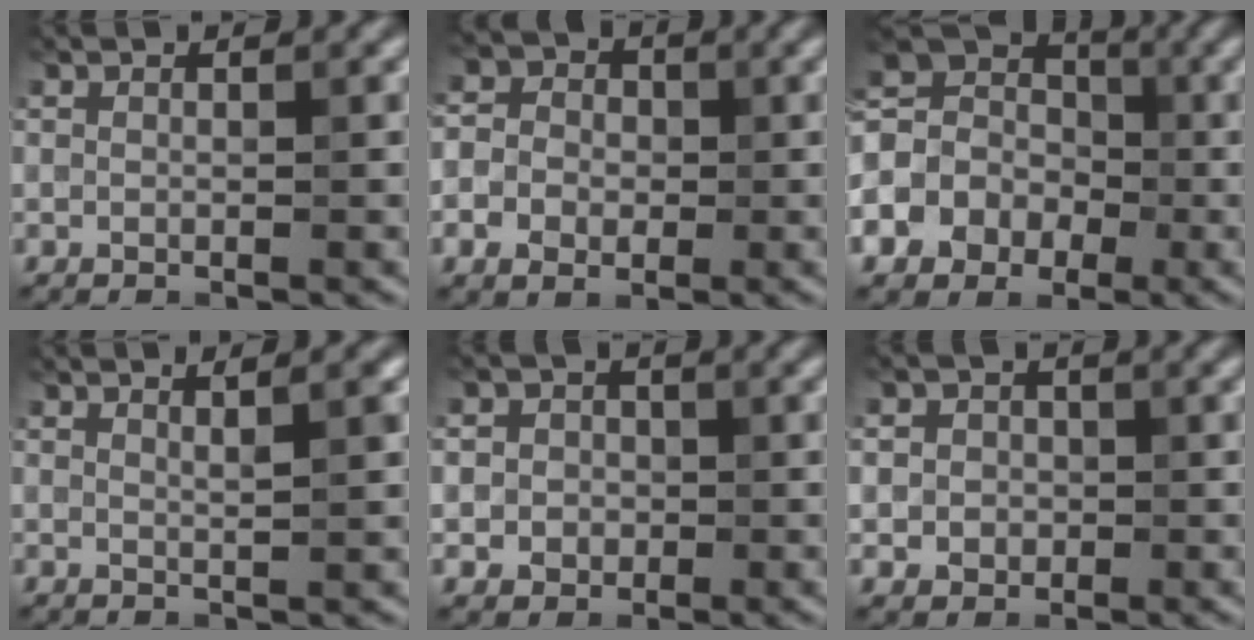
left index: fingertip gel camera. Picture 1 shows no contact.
{"total": 5.2, "force": [-0.3, 4.6, 2.3], "torque": [-0.028, 0.016, -0.028]}
{"total": 8.1, "force": [-1.7, 7.0, 3.7], "torque": [-0.068, 0.003, -0.057]}
{"total": 2.0, "force": [1.1, 0.5, 1.6], "torque": [-0.013, 0.003, 0.010]}
{"total": 2.9, "force": [0.0, 2.8, 1.0], "torque": [0.006, 0.005, -0.018]}
{"total": 2.6, "force": [0.0, 2.5, 0.9], "torque": [0.004, 0.004, -0.013]}